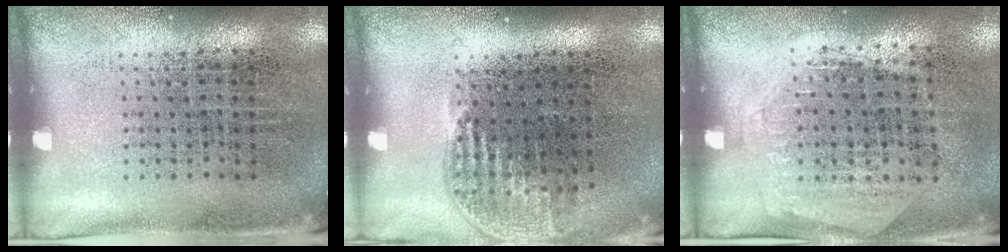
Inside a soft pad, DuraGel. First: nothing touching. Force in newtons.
{"total": 1.1, "press": 0.9, "slide": 0.6}
{"total": 1.3, "press": 1.2, "slide": 0.6}